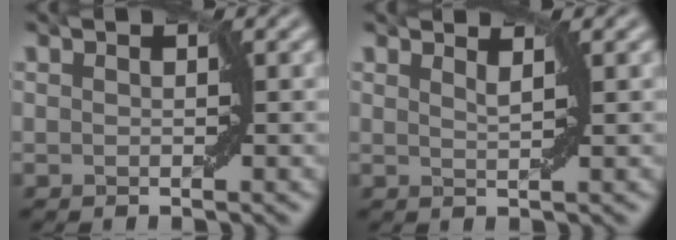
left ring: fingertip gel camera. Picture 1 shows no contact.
{"total": 1.1, "force": [0.9, 0.1, 0.5], "torque": [-0.004, 0.000, 0.015]}